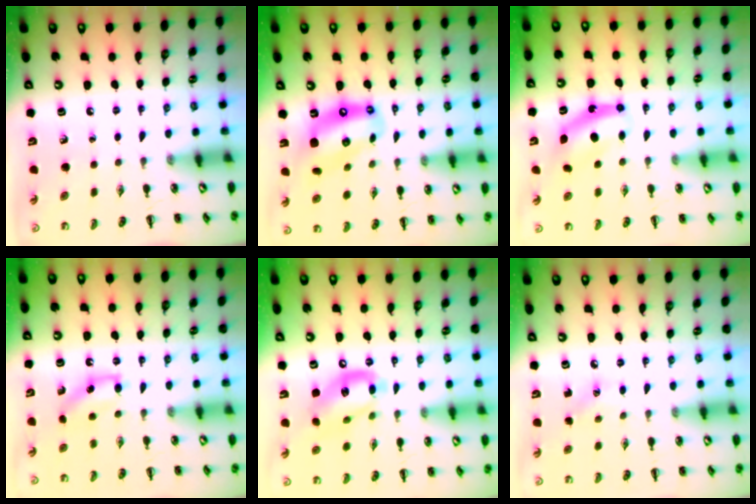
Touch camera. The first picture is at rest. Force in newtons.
{"total": 12.6, "press": 12.2, "slide": 3.2}
{"total": 7.2, "press": 7.2, "slide": 0.2}
{"total": 6.1, "press": 5.9, "slide": 1.6}
{"total": 13.3, "press": 12.9, "slide": 3.2}
{"total": 6.2, "press": 5.9, "slide": 1.7}